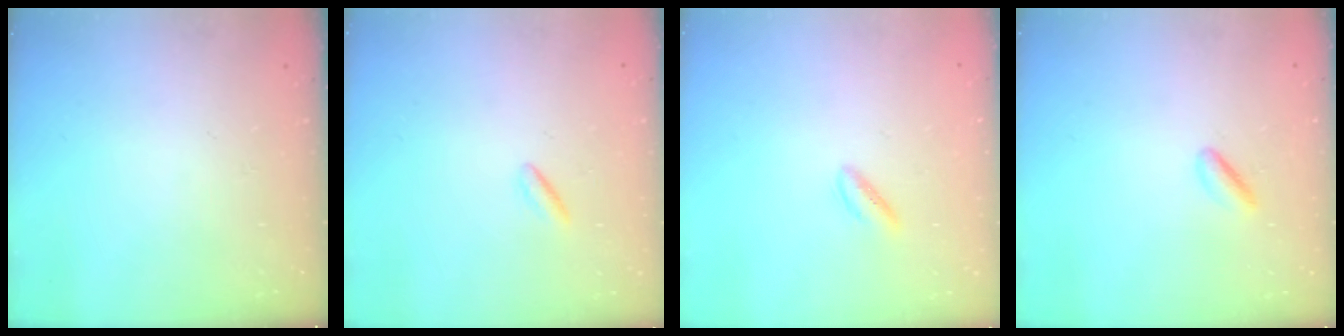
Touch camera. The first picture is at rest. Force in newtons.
{"total": 0.8, "press": 0.5, "slide": 0.6}
{"total": 2.7, "press": 2.5, "slide": 1.0}
{"total": 3.5, "press": 3.4, "slide": 0.8}